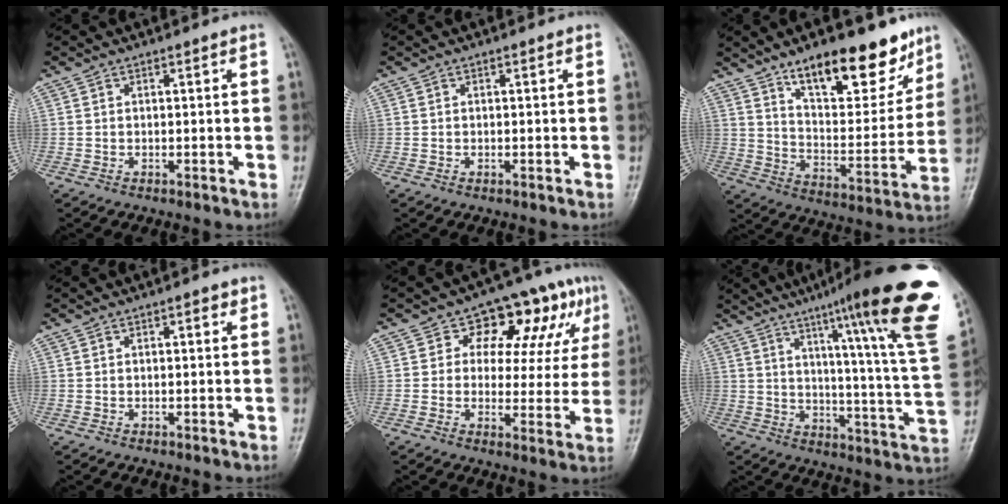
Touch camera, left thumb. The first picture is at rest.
{"total": 0.0}
{"total": 19.5, "force": [13.1, 7.8, 12.2], "torque": [-0.126, -0.076, 0.211]}
{"total": 1.3, "force": [0.7, 0.6, 0.9], "torque": [-0.006, 0.000, 0.006]}
{"total": 13.8, "force": [6.4, 8.4, 9.0], "torque": [-0.055, -0.004, 0.082]}
{"total": 27.4, "force": [16.0, 1.8, 22.1], "torque": [-0.276, -0.073, 0.220]}